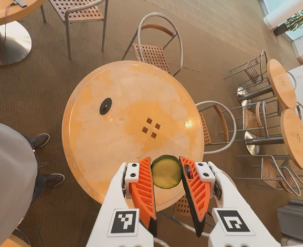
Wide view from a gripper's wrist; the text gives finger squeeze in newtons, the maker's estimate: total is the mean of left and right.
{"total": 9.3, "left": 9.2, "right": 9.3}